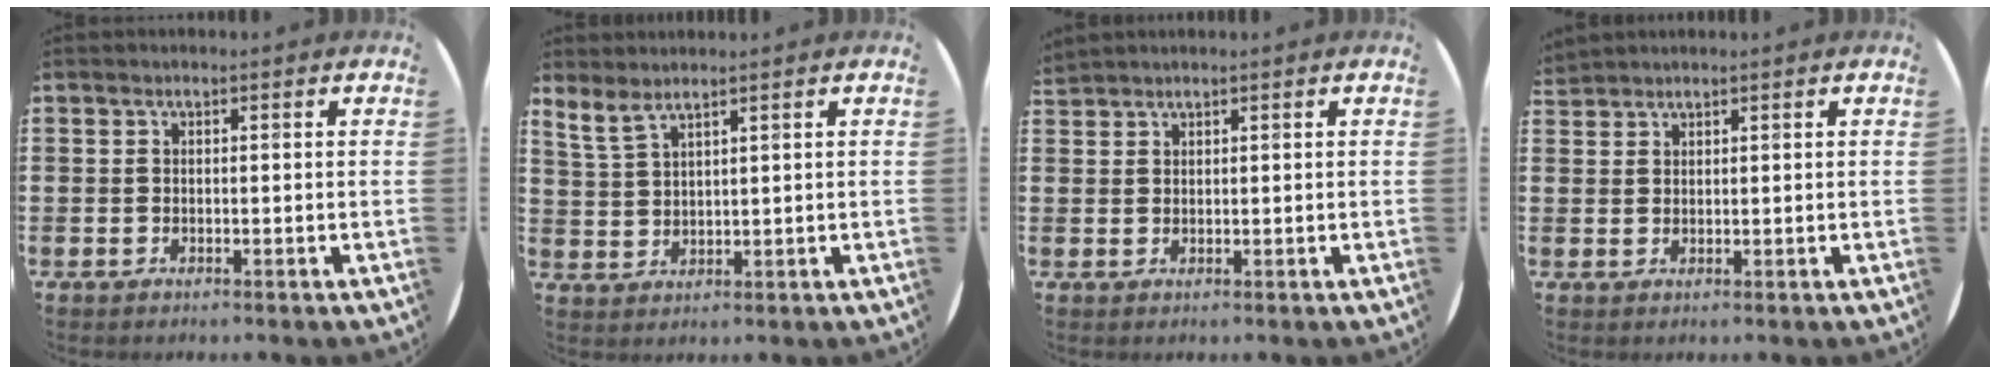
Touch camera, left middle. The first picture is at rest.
{"total": 2.9, "force": [2.6, 0.4, 1.1], "torque": [-0.028, -0.003, 0.049]}
{"total": 1.1, "force": [1.1, -0.1, -0.3], "torque": [0.002, -0.001, 0.022]}
{"total": 1.4, "force": [1.3, 0.0, -0.3], "torque": [0.002, -0.002, 0.027]}